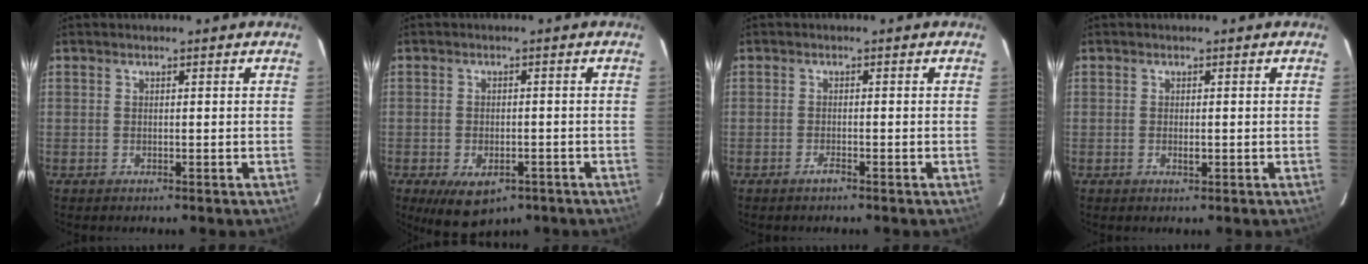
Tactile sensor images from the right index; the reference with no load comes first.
{"total": 7.4, "force": [-4.5, 4.0, 4.3], "torque": [-0.072, -0.007, -0.060]}
{"total": 1.0, "force": [-0.8, 0.0, 0.5], "torque": [-0.013, 0.000, -0.014]}
{"total": 1.1, "force": [-0.2, 0.3, 1.0], "torque": [-0.019, -0.002, -0.003]}